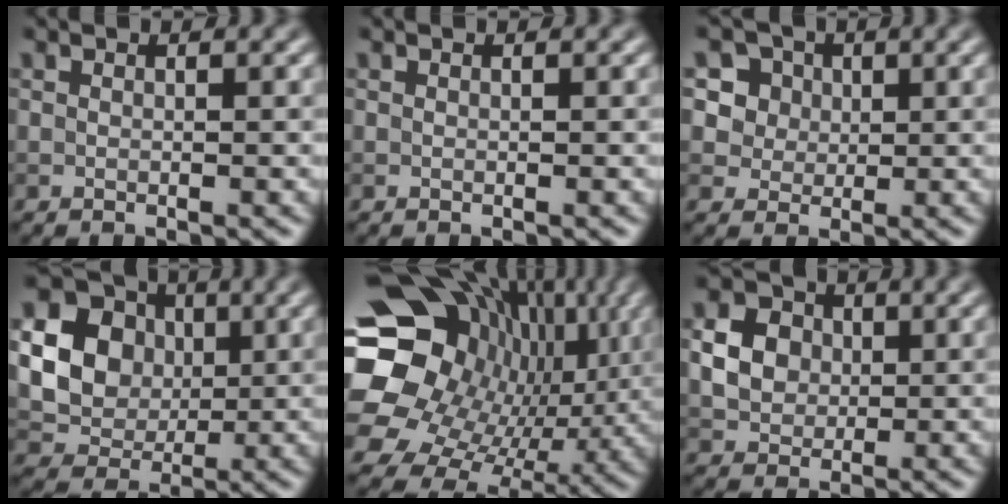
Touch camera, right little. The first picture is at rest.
{"total": 0.0}
{"total": 7.1, "force": [3.4, 5.6, 2.6], "torque": [-0.045, 0.014, 0.045]}
{"total": 15.1, "force": [3.2, 13.6, 5.7], "torque": [-0.164, 0.023, 0.049]}
{"total": 20.7, "force": [4.1, 17.1, 11.0], "torque": [-0.201, -0.001, 0.078]}
{"total": 3.8, "force": [0.4, 3.3, 1.8], "torque": [-0.031, 0.005, 0.009]}